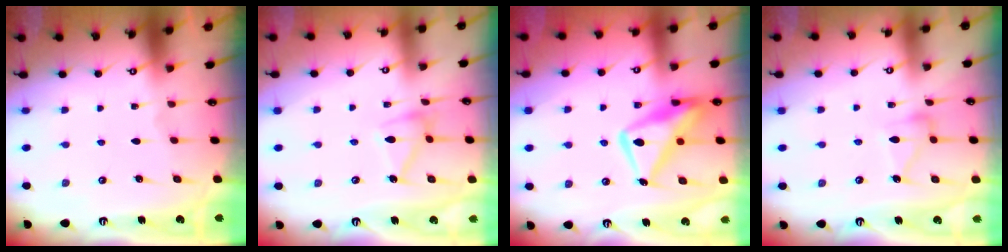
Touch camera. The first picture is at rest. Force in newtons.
{"total": 11.6, "press": 11.6, "slide": 0.4}
{"total": 16.4, "press": 16.3, "slide": 1.6}
{"total": 10.4, "press": 10.4, "slide": 0.5}